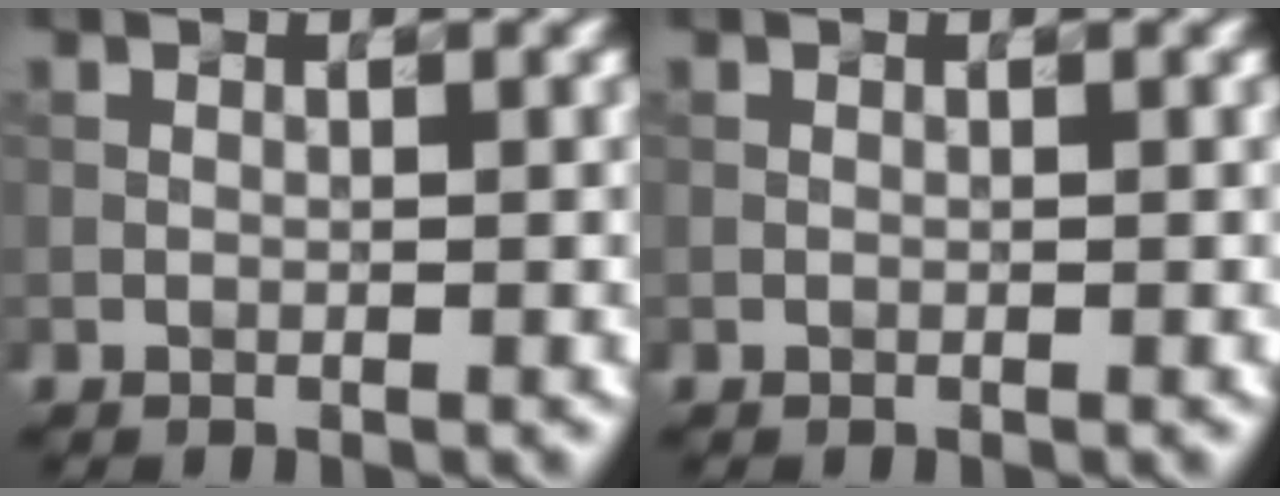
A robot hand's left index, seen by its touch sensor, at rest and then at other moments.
{"total": 0.0}